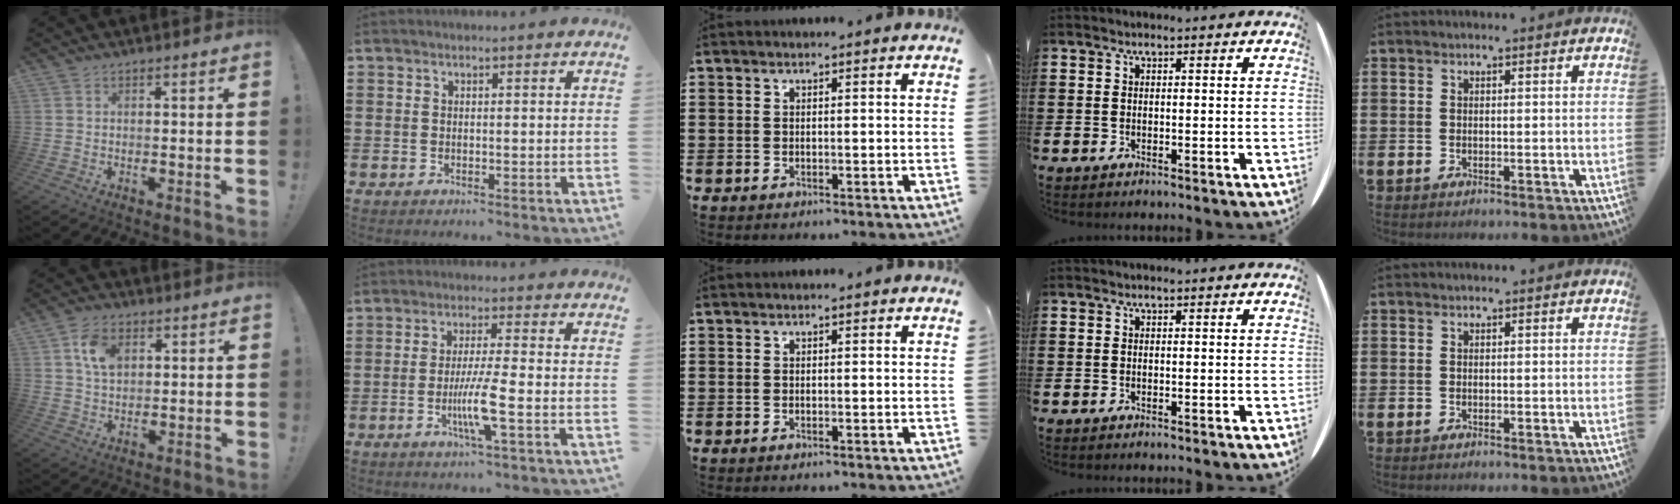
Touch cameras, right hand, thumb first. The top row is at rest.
{"thumb": {"total": 8.0, "force": [2.9, 5.5, 5.0], "torque": [-0.082, 0.002, 0.056]}, "index": {"total": 6.6, "force": [-2.2, -0.1, 6.2], "torque": [-0.125, -0.019, -0.045]}}